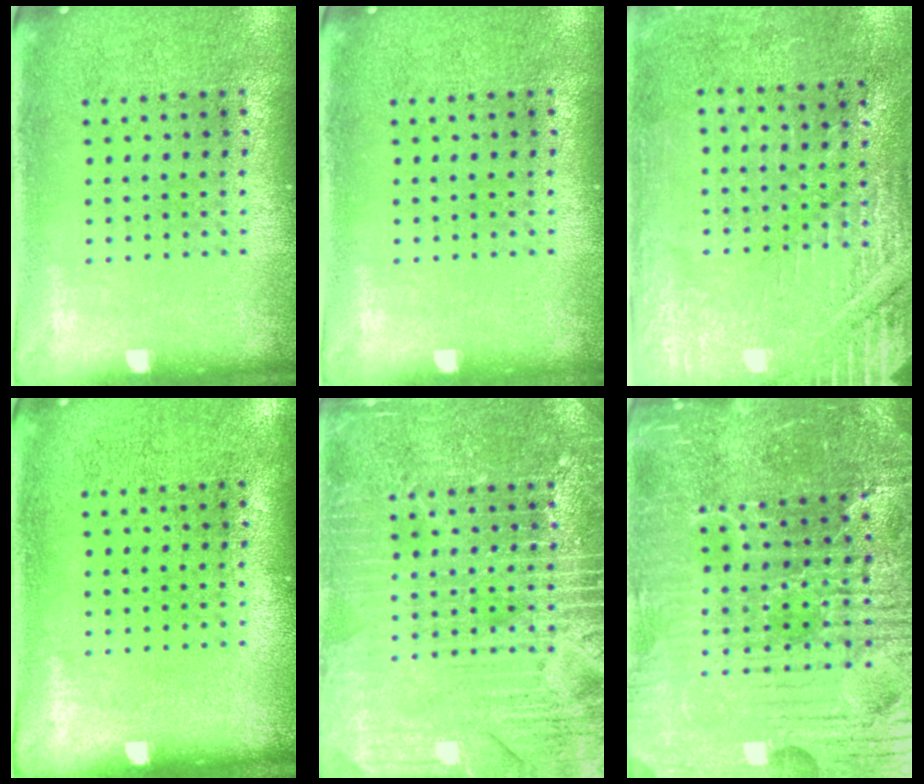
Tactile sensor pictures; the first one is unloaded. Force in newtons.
{"total": 0.0}
{"total": 2.8, "press": 2.7, "slide": 0.8}
{"total": 0.0}
{"total": 4.0, "press": 4.0, "slide": 0.4}
{"total": 6.6, "press": 6.0, "slide": 2.8}